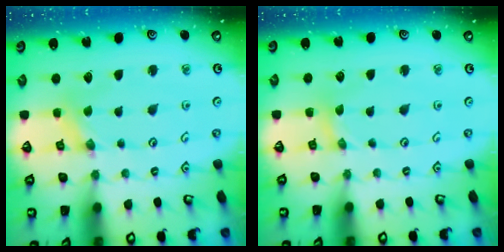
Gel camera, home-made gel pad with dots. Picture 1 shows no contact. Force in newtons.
{"total": 0.0}